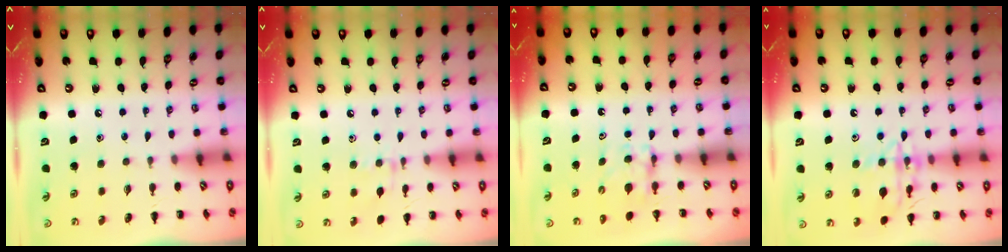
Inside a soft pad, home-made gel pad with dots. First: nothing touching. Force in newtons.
{"total": 7.1, "press": 7.0, "slide": 1.4}
{"total": 3.8, "press": 3.6, "slide": 1.3}
{"total": 15.5, "press": 15.4, "slide": 1.6}